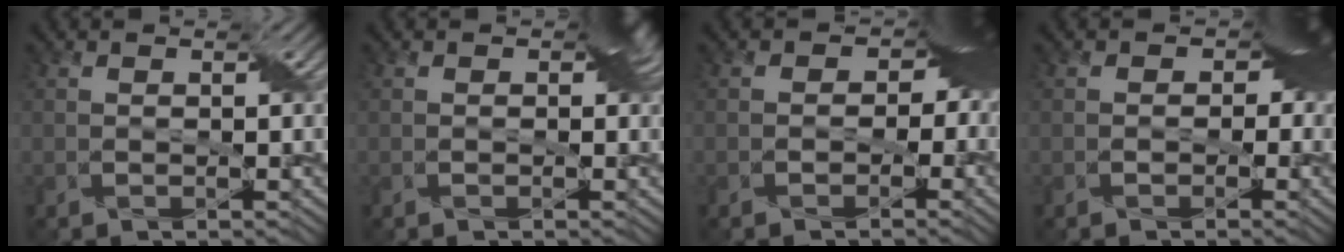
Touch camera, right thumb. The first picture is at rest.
{"total": 2.4, "force": [0.3, 1.6, 1.8], "torque": [-0.021, 0.000, 0.002]}
{"total": 6.4, "force": [-0.4, 5.2, 3.8], "torque": [-0.006, 0.012, -0.029]}
{"total": 5.6, "force": [0.1, 4.4, 3.5], "torque": [-0.001, 0.010, -0.017]}